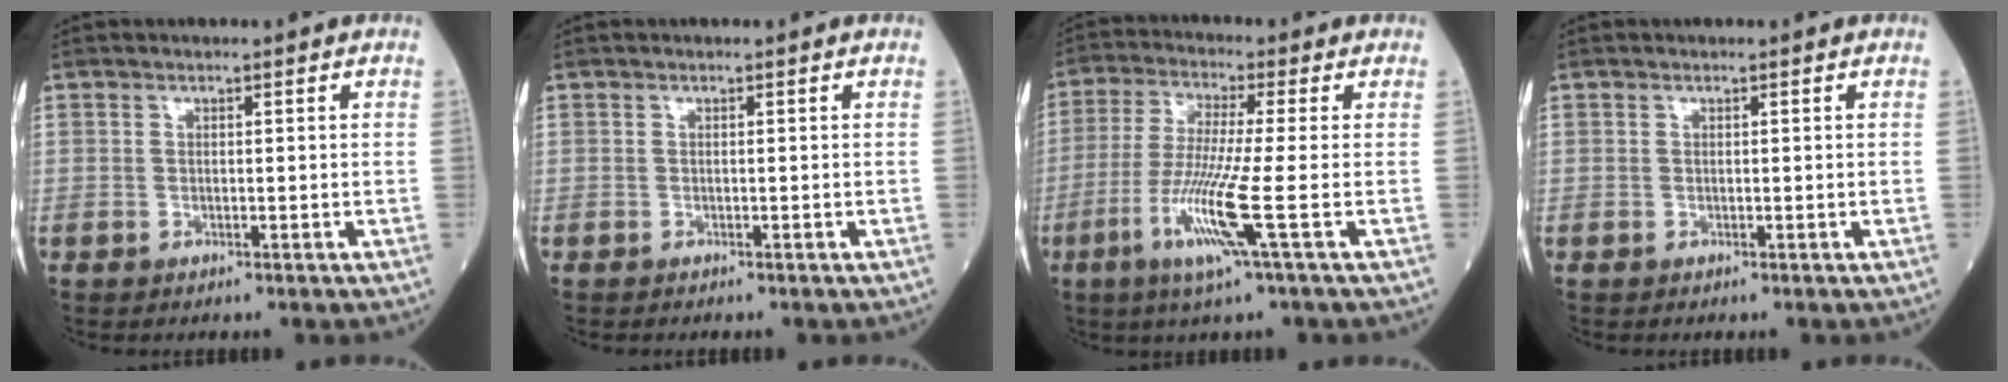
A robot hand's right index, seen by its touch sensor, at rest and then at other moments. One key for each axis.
{"total": 0.0}
{"total": 10.0, "fx": -3.6, "fy": -1.4, "fz": 9.3, "tx": -0.193, "ty": -0.026, "tz": -0.076}
{"total": 0.0}